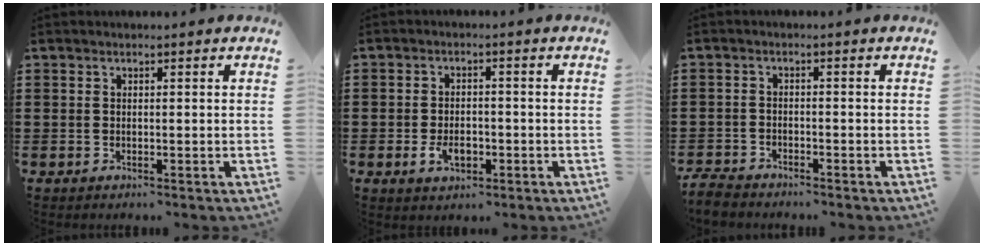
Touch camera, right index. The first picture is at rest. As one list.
[{"total": 3.5, "force": [-1.2, 2.2, 2.5], "torque": [-0.053, 0.000, -0.022]}, {"total": 2.6, "force": [-2.5, 0.4, 0.4], "torque": [-0.017, 0.001, -0.056]}]